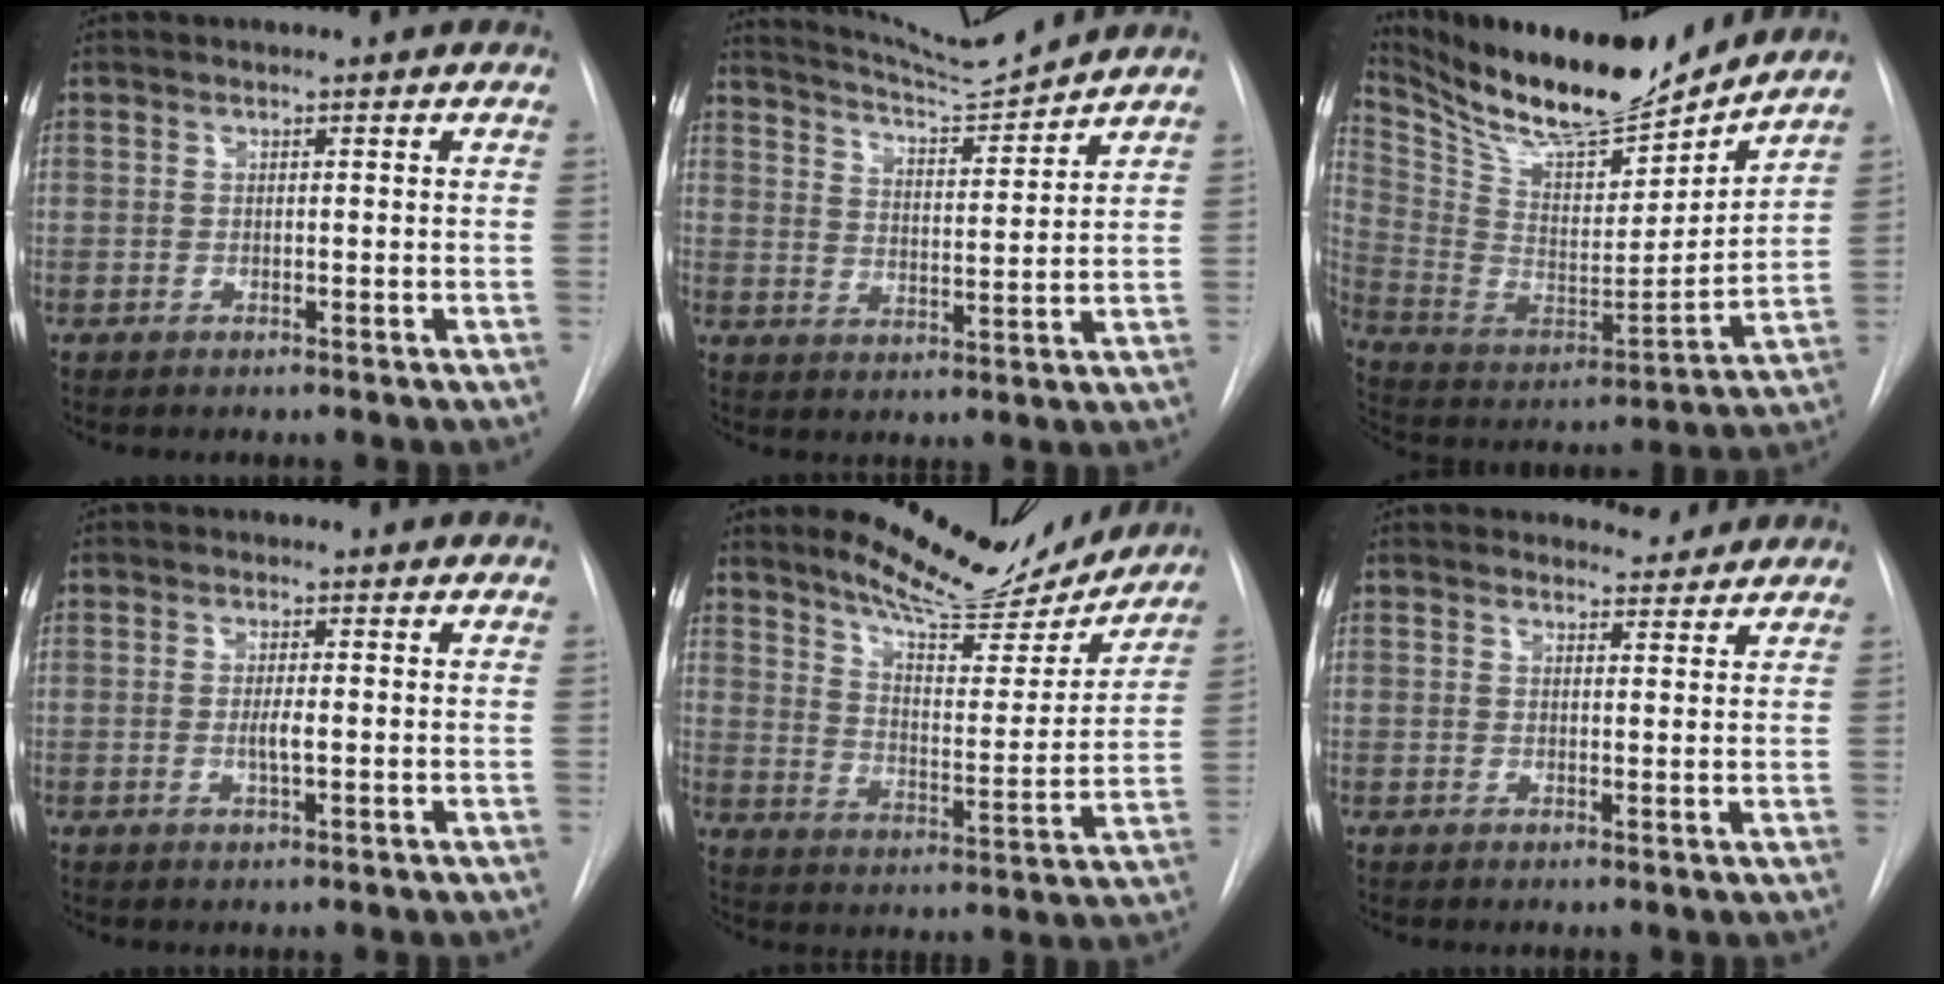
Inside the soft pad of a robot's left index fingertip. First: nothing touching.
{"total": 8.8, "force": [8.6, -1.5, 1.5], "torque": [-0.033, -0.022, 0.149]}
{"total": 21.0, "force": [18.9, 3.5, 8.5], "torque": [-0.167, -0.027, 0.319]}
{"total": 2.0, "force": [-0.9, 0.1, 1.7], "torque": [-0.035, -0.009, -0.013]}
{"total": 14.7, "force": [13.7, 2.8, 4.4], "torque": [-0.066, -0.043, 0.192]}
{"total": 2.2, "force": [2.1, 0.7, -0.3], "torque": [0.003, -0.008, 0.025]}